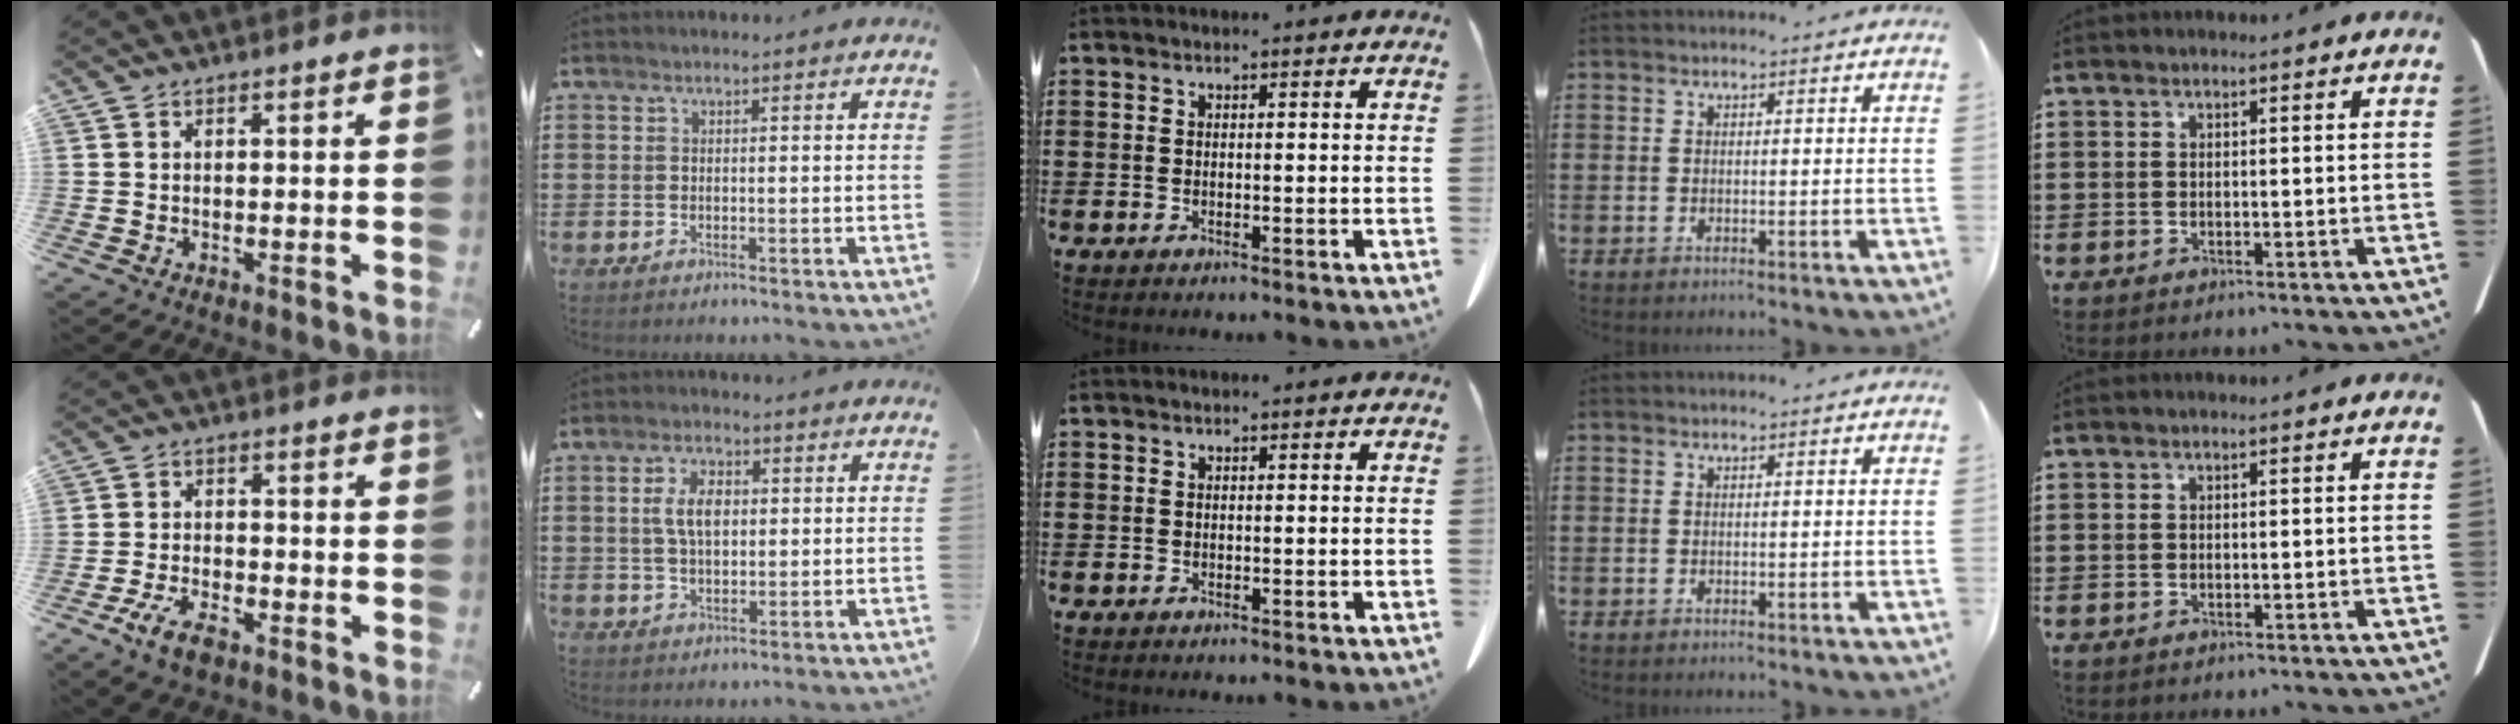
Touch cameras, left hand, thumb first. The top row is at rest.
{"thumb": {"total": 7.1, "force": [-4.1, 3.5, 4.6], "torque": [-0.100, 0.013, -0.078]}, "index": {"total": 5.4, "force": [1.1, 2.8, 4.5], "torque": [-0.094, 0.013, 0.017]}}